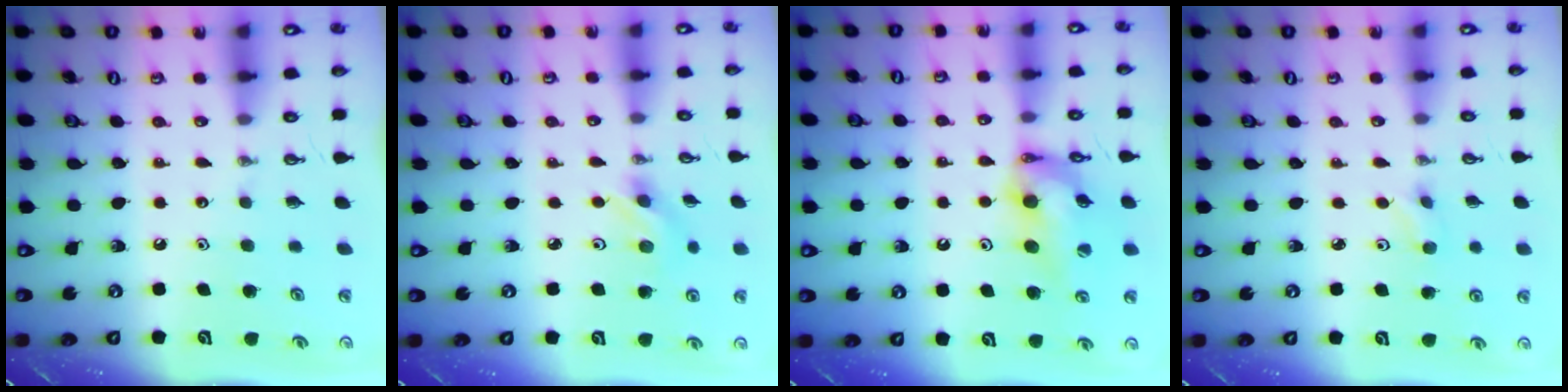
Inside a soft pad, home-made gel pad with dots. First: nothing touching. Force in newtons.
{"total": 3.2, "press": 3.0, "slide": 0.9}
{"total": 14.5, "press": 13.0, "slide": 6.3}
{"total": 2.5, "press": 2.4, "slide": 0.7}